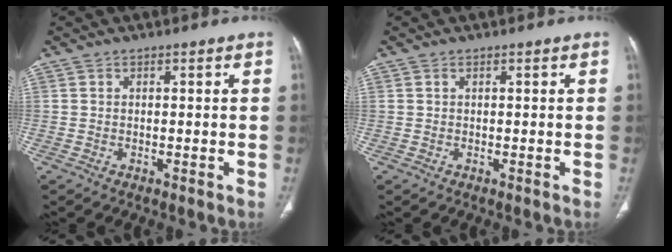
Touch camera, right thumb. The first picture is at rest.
{"total": 0.0}